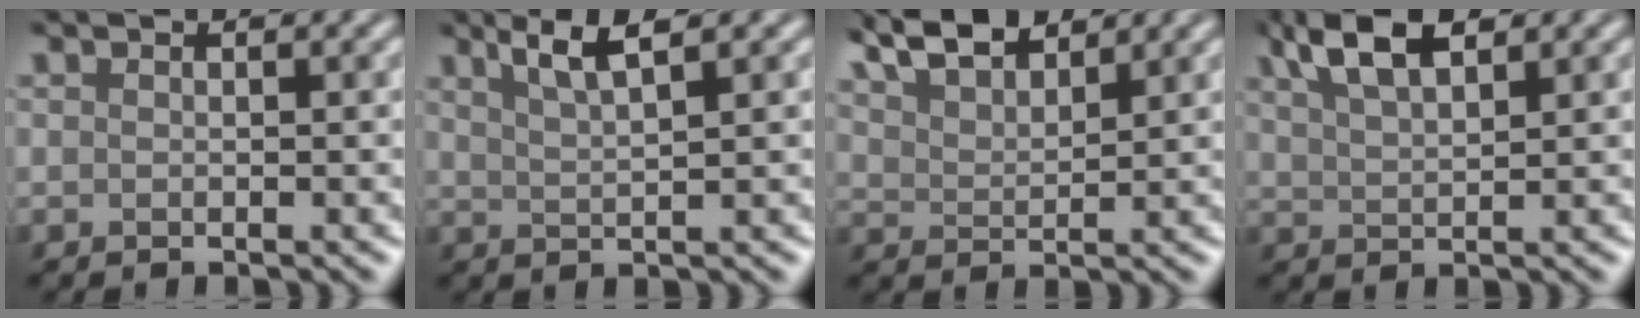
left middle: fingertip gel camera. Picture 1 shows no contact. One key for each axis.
{"total": 3.0, "fx": 1.9, "fy": 0.5, "fz": 2.3, "tx": -0.032, "ty": 0.001, "tz": 0.040}
{"total": 4.9, "fx": 4.2, "fy": 1.3, "fz": 2.1, "tx": -0.047, "ty": 0.012, "tz": 0.075}
{"total": 4.7, "fx": 3.1, "fy": 1.7, "fz": 3.1, "tx": -0.062, "ty": 0.011, "tz": 0.061}